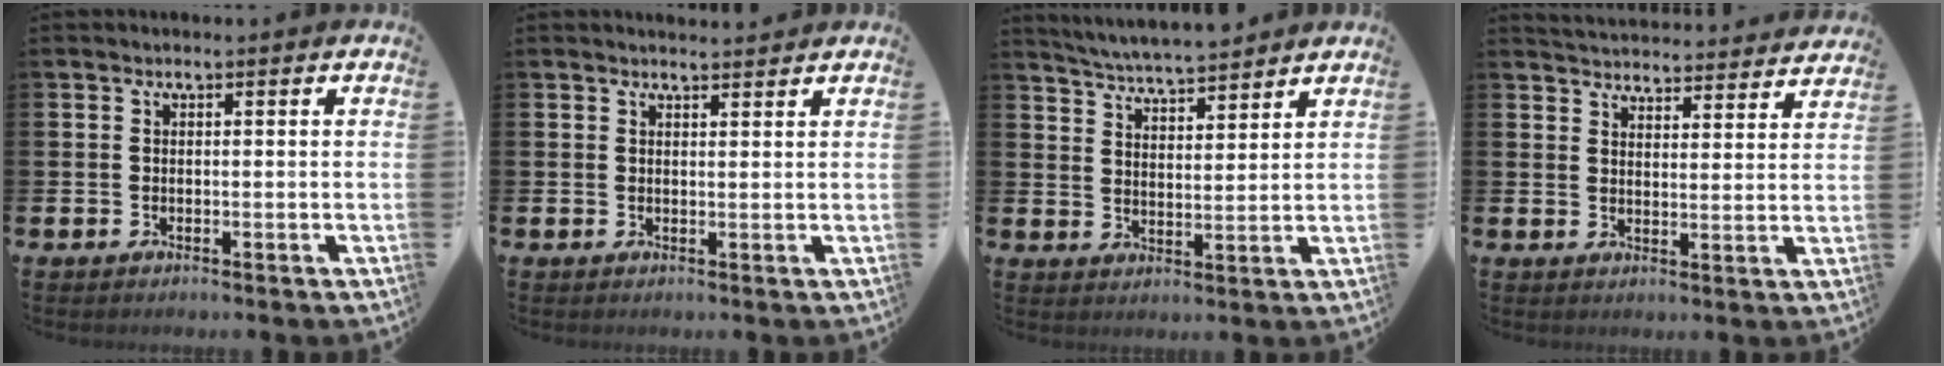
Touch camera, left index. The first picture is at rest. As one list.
[{"total": 1.8, "force": [1.8, 0.1, -0.1], "torque": [0.007, -0.010, 0.031]}, {"total": 5.4, "force": [5.3, 0.1, 0.6], "torque": [-0.035, -0.029, 0.096]}, {"total": 4.9, "force": [4.8, 0.4, -0.1], "torque": [-0.013, -0.036, 0.087]}]